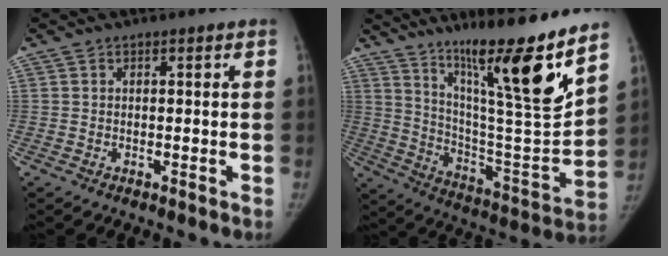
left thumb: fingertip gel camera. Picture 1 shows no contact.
{"total": 23.3, "force": [15.6, 1.7, 17.2], "torque": [-0.242, -0.085, 0.271]}